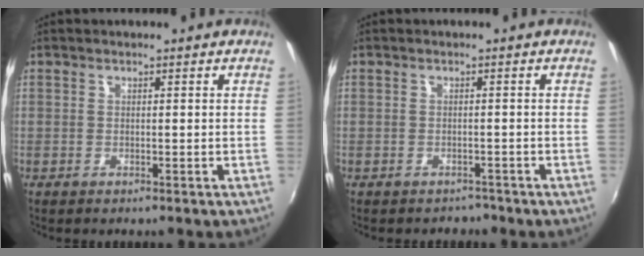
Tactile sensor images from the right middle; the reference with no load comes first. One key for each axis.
{"total": 2.5, "fx": -2.1, "fy": 1.2, "fz": -0.1, "tx": -0.002, "ty": -0.005, "tz": -0.028}